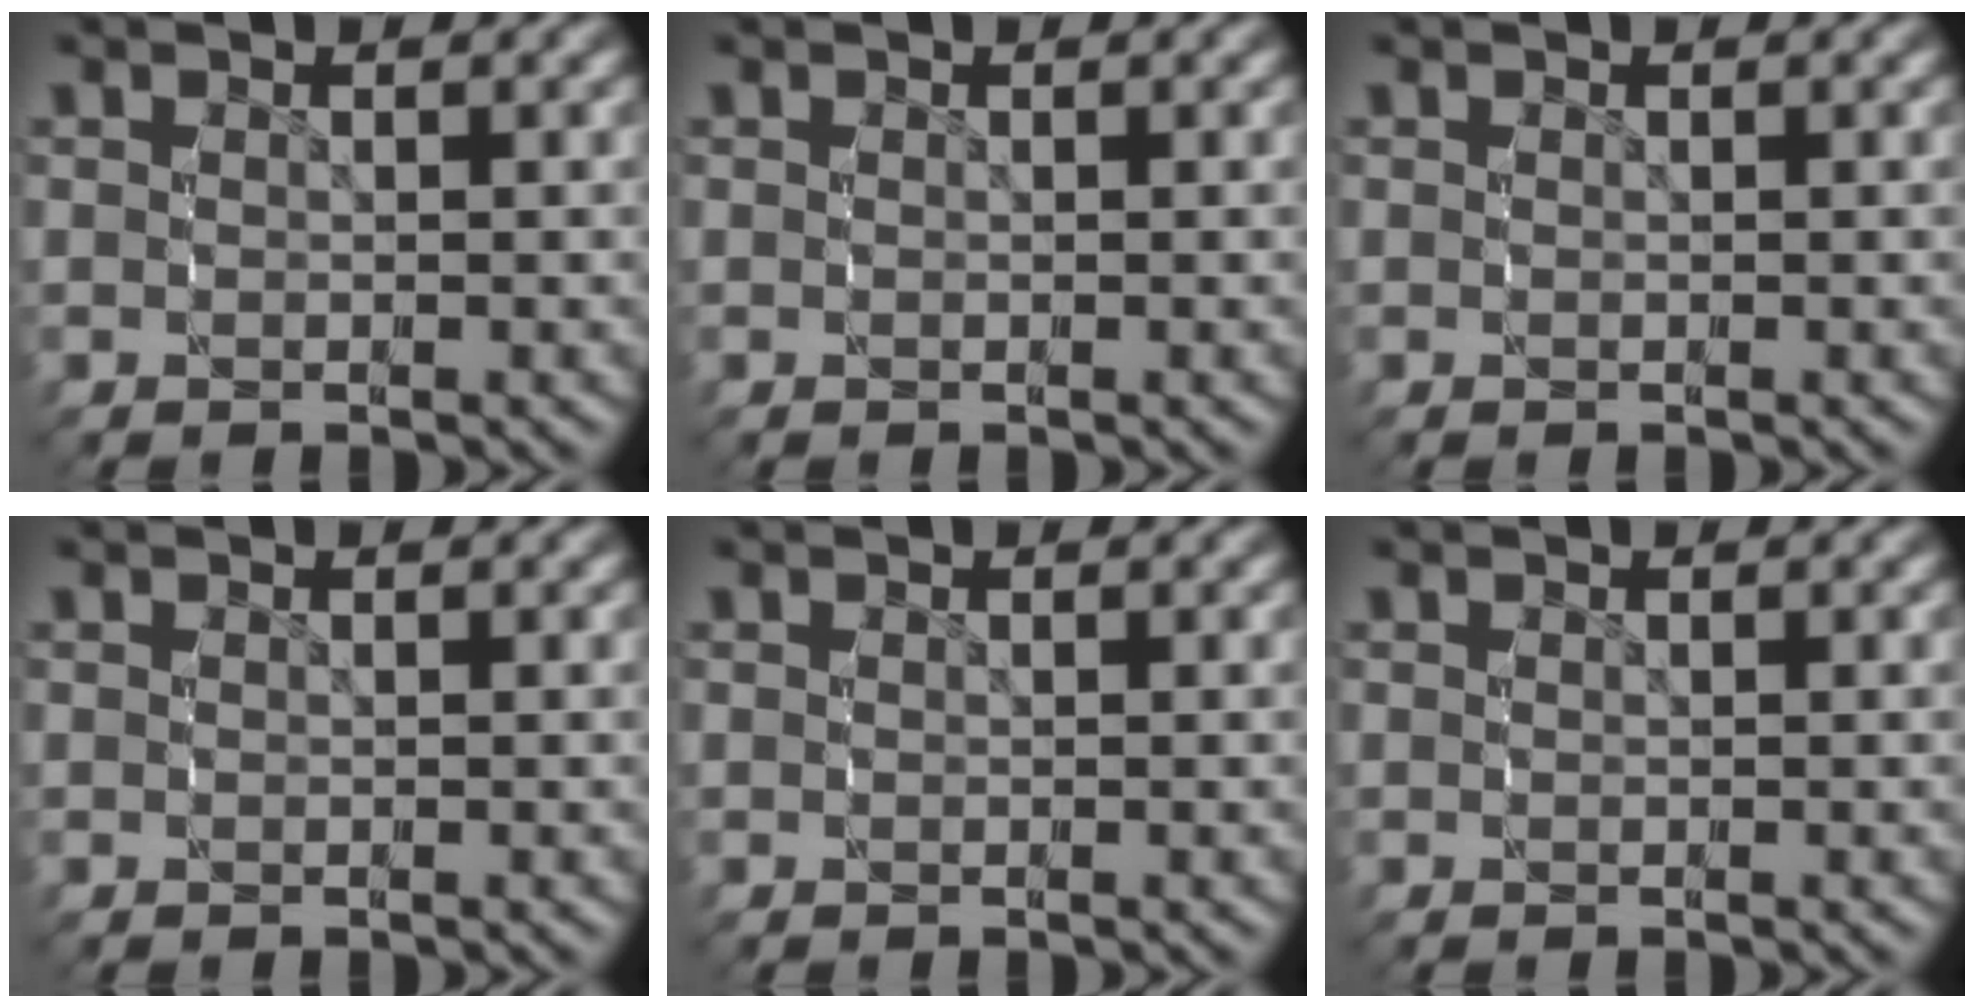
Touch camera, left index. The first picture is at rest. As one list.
[{"total": 0.0}, {"total": 0.0}, {"total": 0.0}, {"total": 0.0}, {"total": 0.0}]